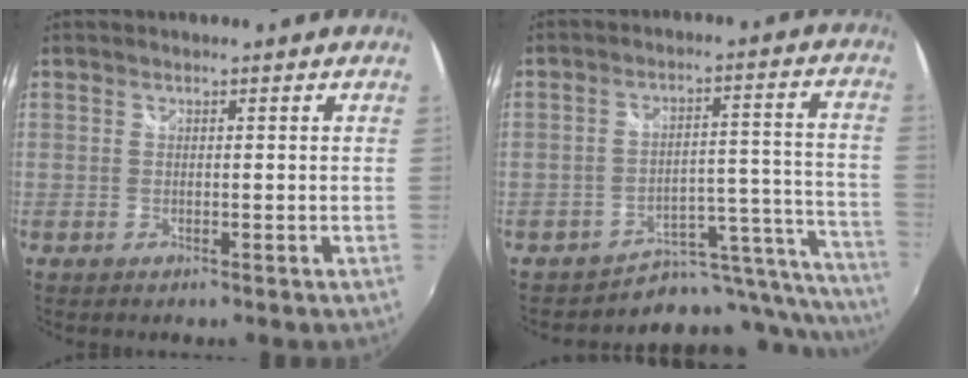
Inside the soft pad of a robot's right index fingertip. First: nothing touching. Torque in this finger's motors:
{"motor_torque": [-1.23, -0.15, -0.87, -0.21]}